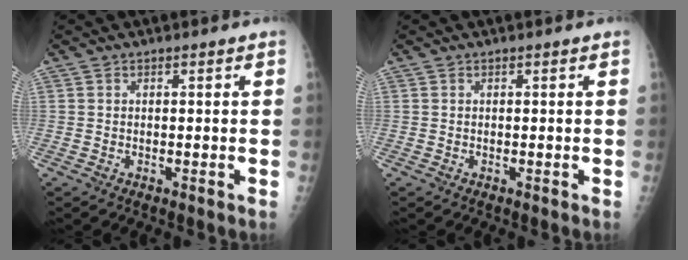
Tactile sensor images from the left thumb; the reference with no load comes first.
{"total": 0.0}